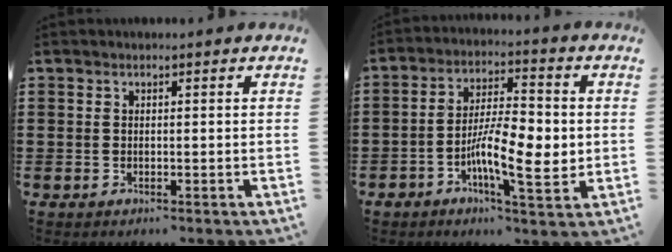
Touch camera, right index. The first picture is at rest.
{"total": 9.9, "force": [-2.1, 3.4, 9.1], "torque": [-0.162, -0.002, -0.038]}